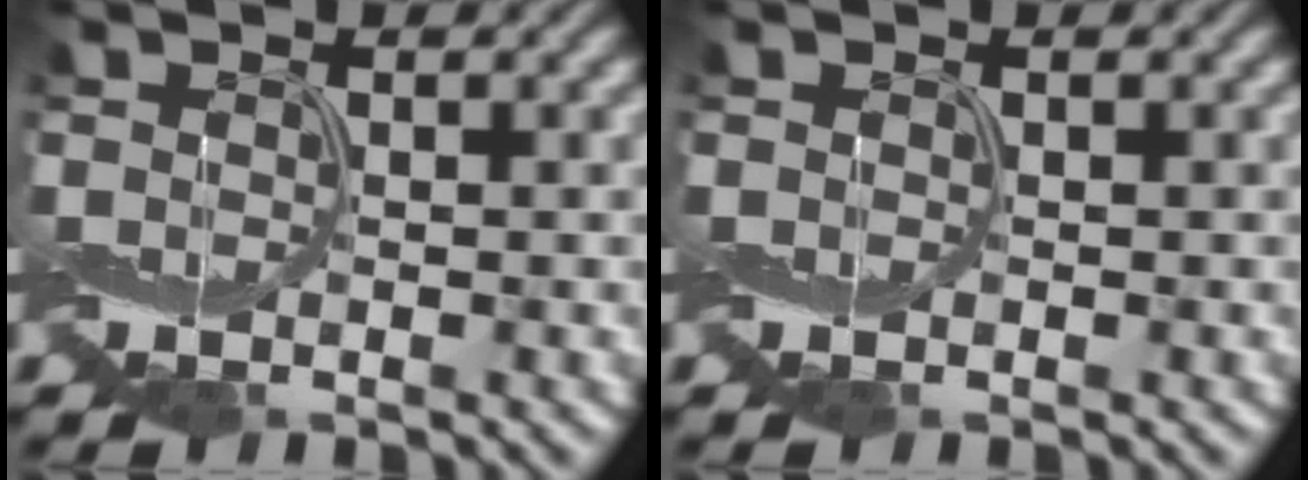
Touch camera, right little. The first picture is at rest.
{"total": 0.0}